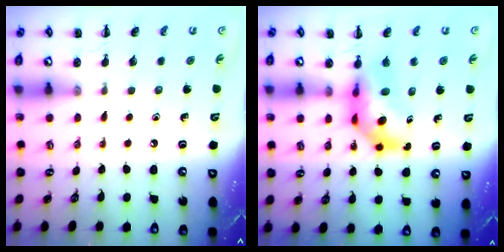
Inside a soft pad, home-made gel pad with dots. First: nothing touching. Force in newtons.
{"total": 7.1, "press": 6.8, "slide": 2.0}